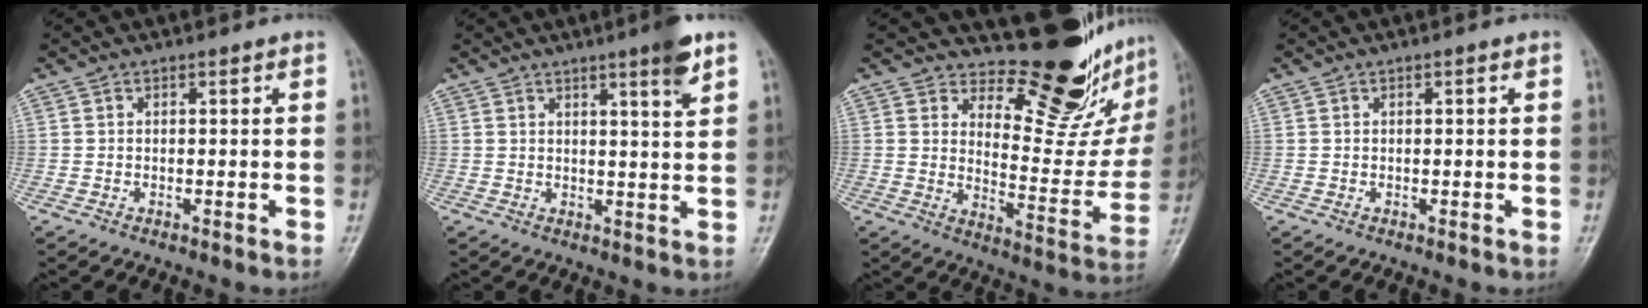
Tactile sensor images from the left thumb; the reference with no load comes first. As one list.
[{"total": 5.4, "force": [3.4, 0.2, 4.2], "torque": [-0.053, -0.023, 0.048]}, {"total": 17.4, "force": [14.4, 5.9, 7.9], "torque": [-0.051, -0.140, 0.192]}, {"total": 0.0}]